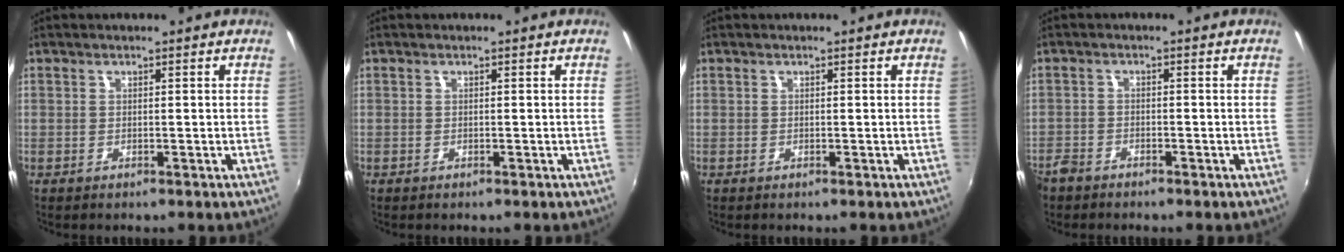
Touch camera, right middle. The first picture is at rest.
{"total": 0.0}
{"total": 0.0}
{"total": 3.4, "force": [-2.9, 1.6, 0.8], "torque": [-0.026, -0.006, -0.058]}